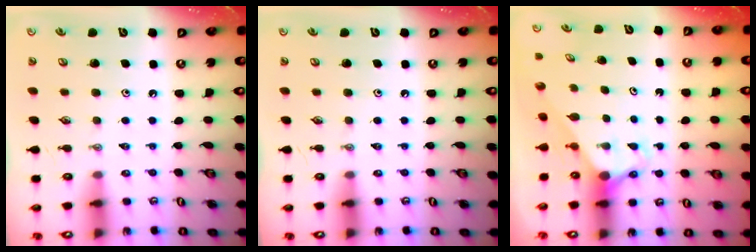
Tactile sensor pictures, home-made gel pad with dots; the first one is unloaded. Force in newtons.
{"total": 0.0}
{"total": 2.8, "press": 2.8, "slide": 0.0}